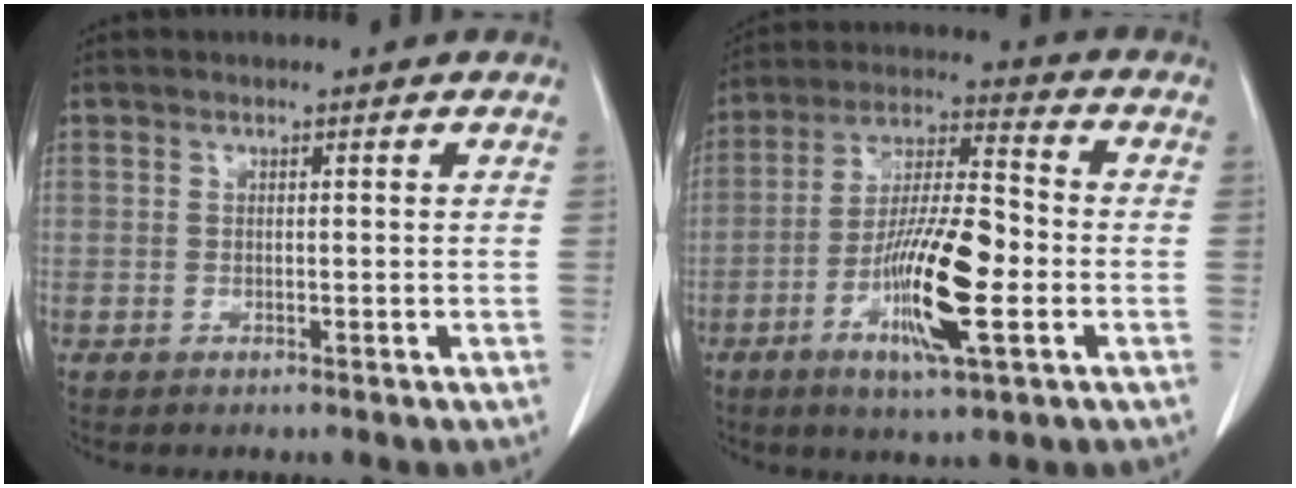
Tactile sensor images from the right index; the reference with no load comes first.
{"total": 14.2, "force": [-4.2, 2.3, 13.4], "torque": [-0.248, -0.007, -0.074]}